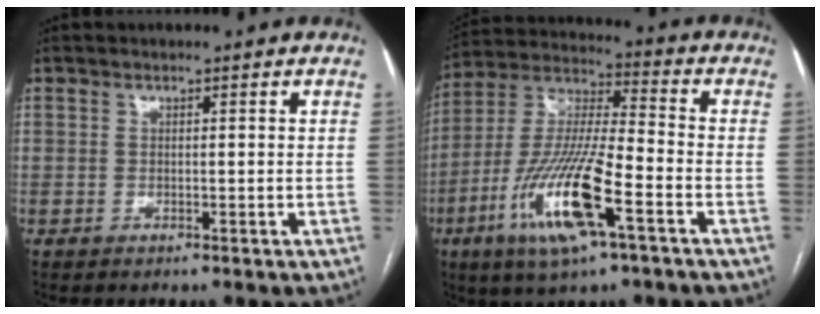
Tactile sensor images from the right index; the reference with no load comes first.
{"total": 17.2, "force": [-7.1, 2.4, 15.5], "torque": [-0.320, -0.018, -0.129]}